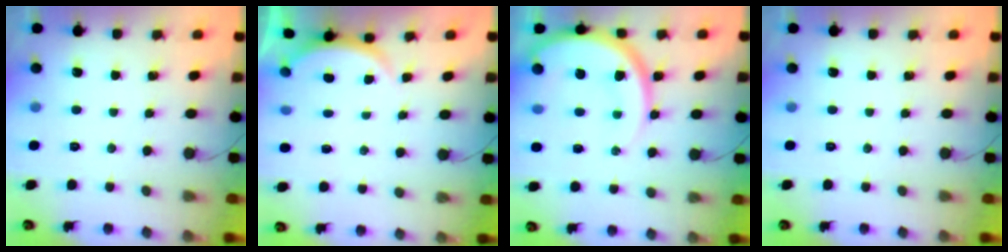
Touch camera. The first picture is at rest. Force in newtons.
{"total": 2.5, "press": 2.5, "slide": 0.6}
{"total": 16.9, "press": 16.8, "slide": 1.8}
{"total": 0.0}